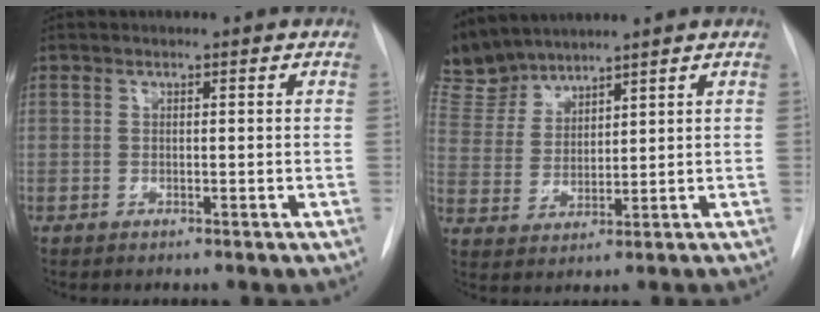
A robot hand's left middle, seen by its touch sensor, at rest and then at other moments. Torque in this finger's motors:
{"motor_torque": [1.08, -1.06, 0.26, -0.07]}